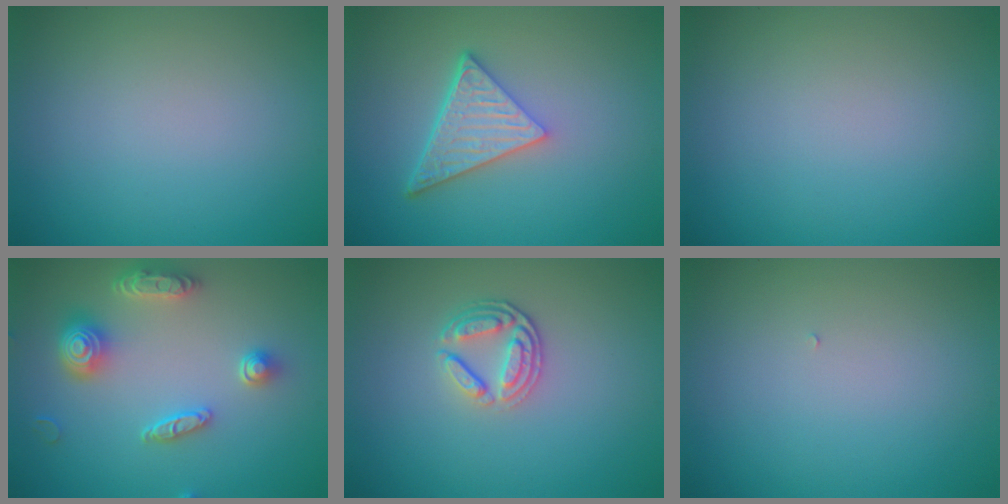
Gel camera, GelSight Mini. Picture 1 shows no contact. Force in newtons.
{"total": 5.0, "press": 3.7, "slide": 3.5}
{"total": 0.0}
{"total": 4.7, "press": 3.9, "slide": 2.5}
{"total": 2.9, "press": 2.5, "slide": 1.5}
{"total": 0.0}